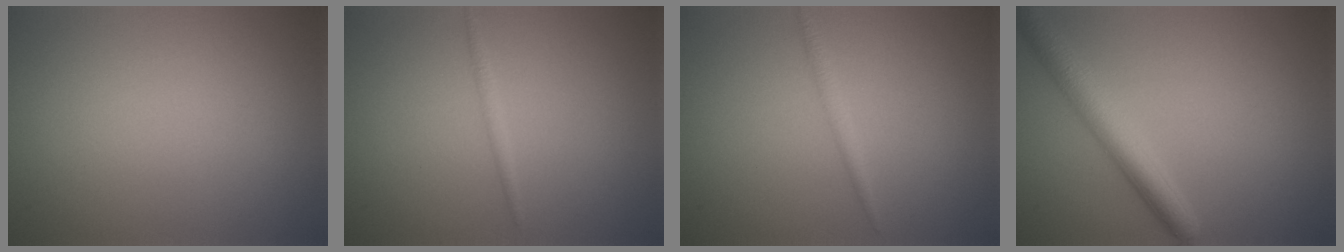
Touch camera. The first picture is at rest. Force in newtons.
{"total": 0.8, "press": 0.8, "slide": 0.0}
{"total": 1.0, "press": 1.0, "slide": 0.1}
{"total": 3.9, "press": 3.9, "slide": 0.1}